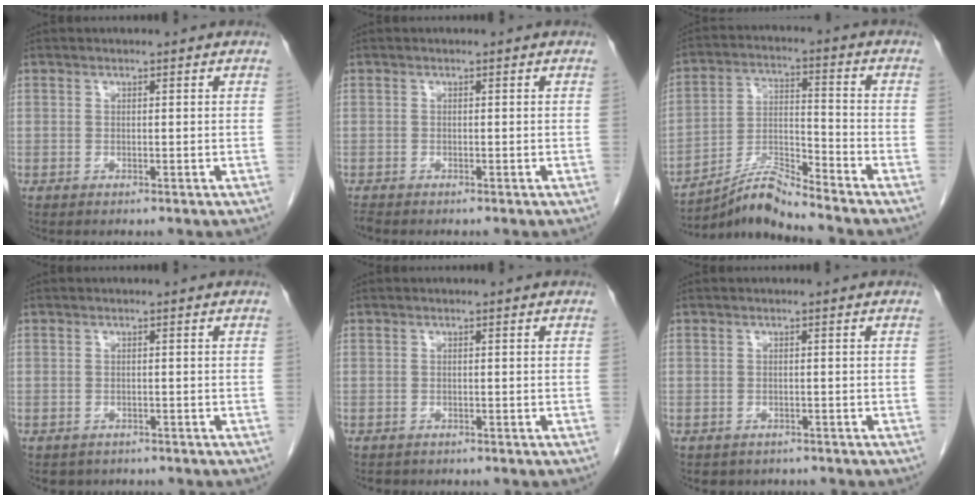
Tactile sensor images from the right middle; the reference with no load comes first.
{"total": 0.6, "force": [-0.6, 0.0, 0.1], "torque": [-0.011, -0.005, -0.014]}
{"total": 8.0, "force": [-7.6, -1.4, 2.2], "torque": [-0.054, 0.005, -0.139]}
{"total": 2.4, "force": [-2.0, 1.4, 0.2], "torque": [-0.012, -0.001, -0.026]}
{"total": 1.0, "force": [-0.9, 0.5, 0.0], "torque": [-0.017, -0.003, -0.012]}
{"total": 3.0, "force": [-2.5, 1.6, 0.4], "torque": [-0.013, 0.000, -0.030]}